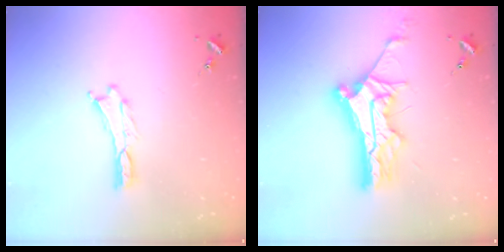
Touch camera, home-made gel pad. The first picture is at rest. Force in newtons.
{"total": 11.3, "press": 11.2, "slide": 1.1}